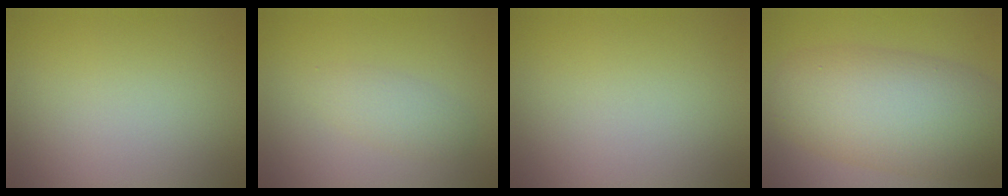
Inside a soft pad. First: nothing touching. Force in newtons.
{"total": 1.9, "press": 1.9, "slide": 0.0}
{"total": 0.0}
{"total": 10.2, "press": 10.1, "slide": 0.2}